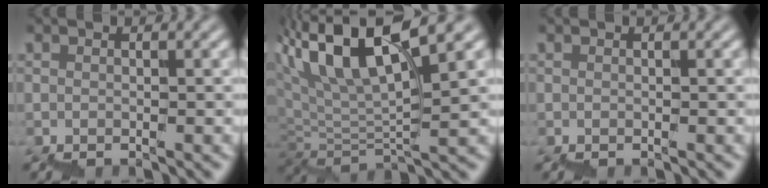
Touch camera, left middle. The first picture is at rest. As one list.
[{"total": 8.7, "force": [6.3, 1.4, 5.8], "torque": [-0.107, 0.027, 0.124]}, {"total": 0.0}]